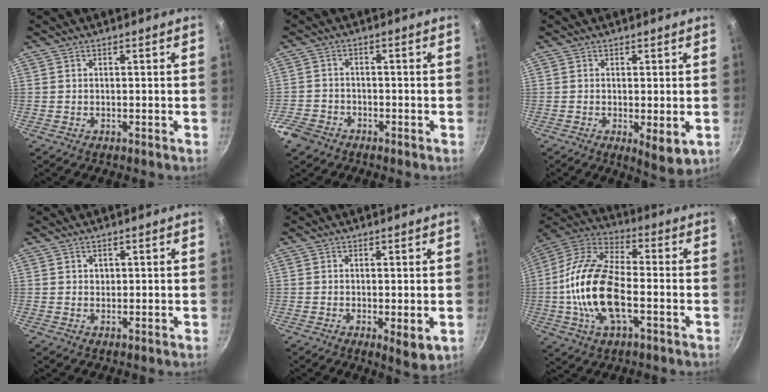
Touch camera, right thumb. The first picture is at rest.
{"total": 4.9, "force": [-3.3, 3.2, 1.5], "torque": [-0.028, 0.013, -0.064]}
{"total": 5.2, "force": [-1.2, 1.7, 4.8], "torque": [-0.070, -0.017, -0.013]}
{"total": 1.0, "force": [0.4, 0.8, 0.3], "torque": [0.004, -0.001, 0.006]}
{"total": 4.1, "force": [-0.9, 1.3, 3.8], "torque": [-0.057, -0.015, -0.011]}
{"total": 19.1, "force": [-3.3, 9.2, 16.4], "torque": [-0.335, 0.027, -0.062]}